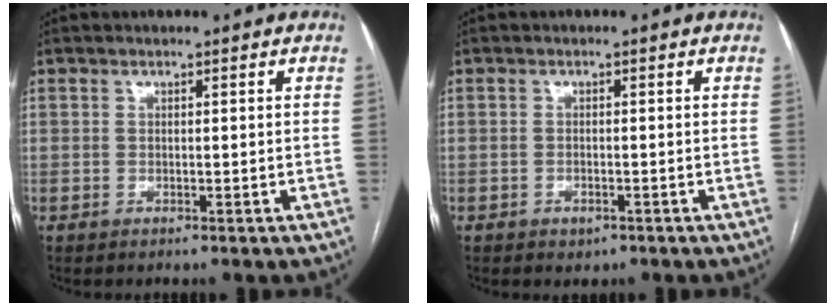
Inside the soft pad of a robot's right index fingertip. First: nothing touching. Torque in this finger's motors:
{"motor_torque": [0.32, -0.08, 0.01, 0.01]}